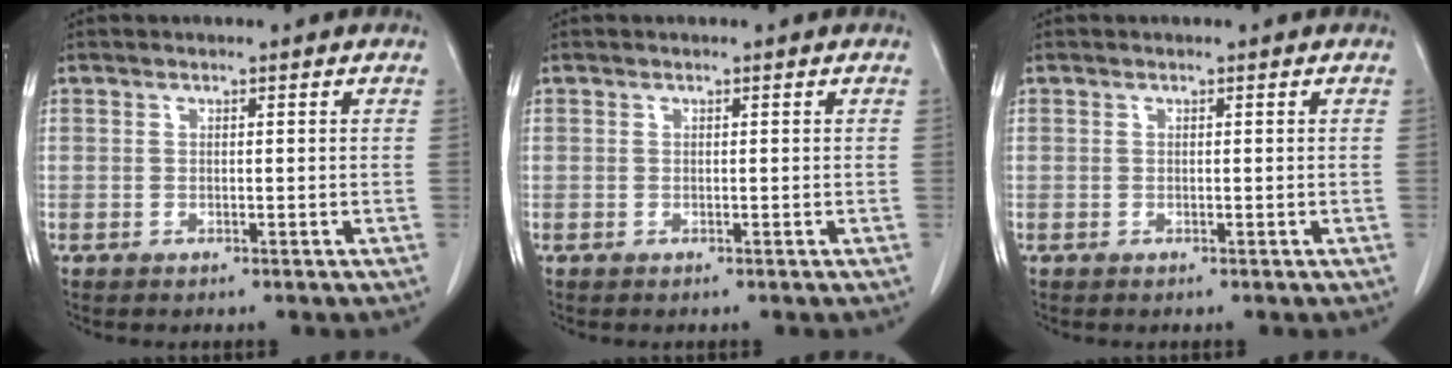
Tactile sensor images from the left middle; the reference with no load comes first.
{"total": 0.0}
{"total": 0.0}